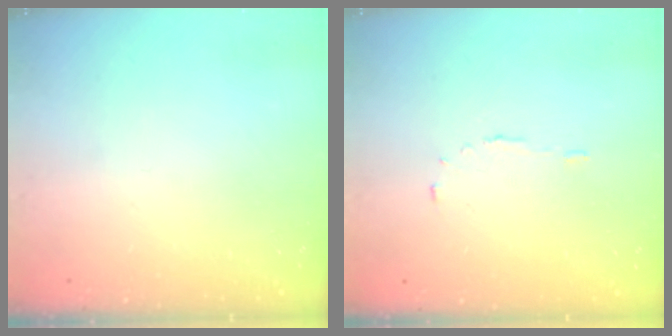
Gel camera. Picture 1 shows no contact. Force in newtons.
{"total": 3.8, "press": 3.8, "slide": 0.2}